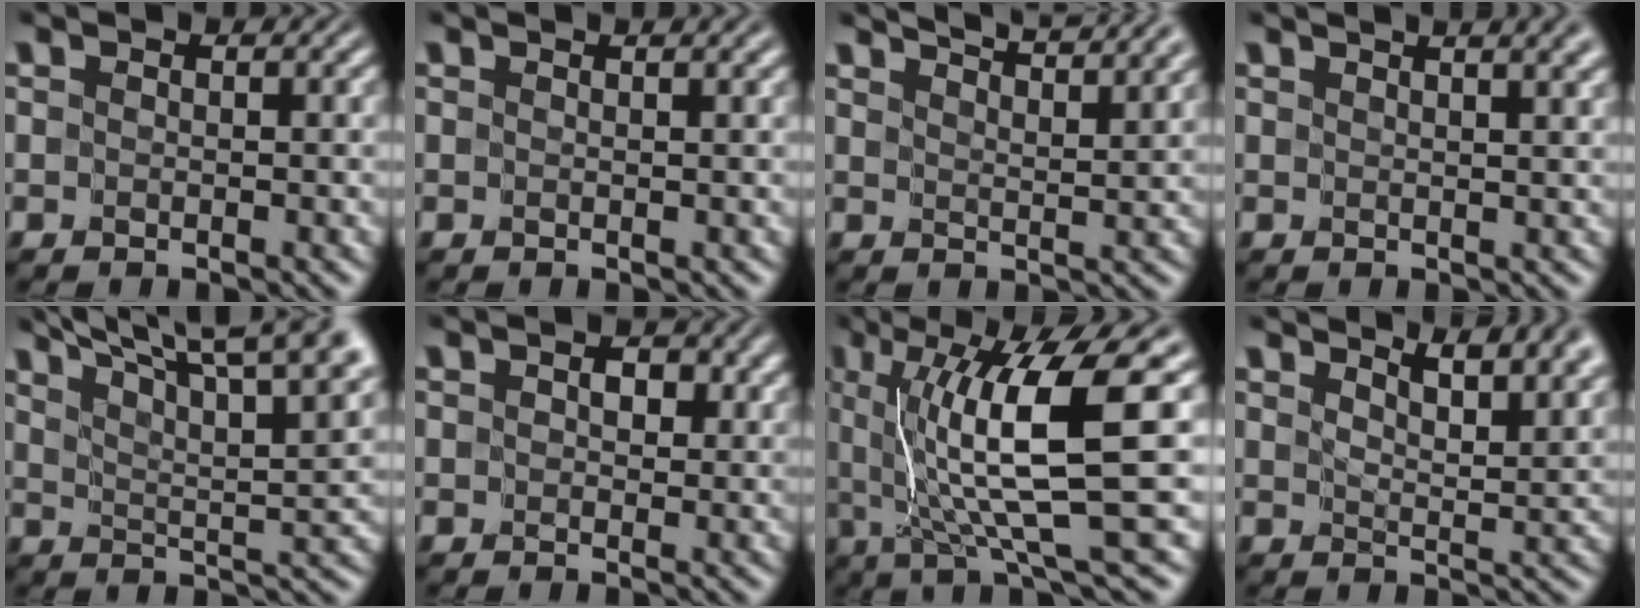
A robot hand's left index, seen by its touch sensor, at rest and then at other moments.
{"total": 1.0, "force": [0.8, 0.0, 0.5], "torque": [-0.008, -0.003, 0.005]}
{"total": 7.6, "force": [6.5, 1.7, 3.5], "torque": [-0.019, 0.025, 0.053]}
{"total": 6.8, "force": [4.4, 2.7, 4.4], "torque": [-0.017, 0.036, 0.025]}
{"total": 13.4, "force": [9.9, 3.5, 8.3], "torque": [-0.120, 0.033, 0.116]}
{"total": 1.9, "force": [0.6, 1.3, 1.3], "torque": [-0.014, -0.002, 0.007]}
{"total": 9.8, "force": [1.7, 1.6, 9.6], "torque": [-0.136, -0.001, 0.032]}
{"total": 8.1, "force": [6.3, 2.4, 4.5], "torque": [-0.029, 0.021, 0.062]}